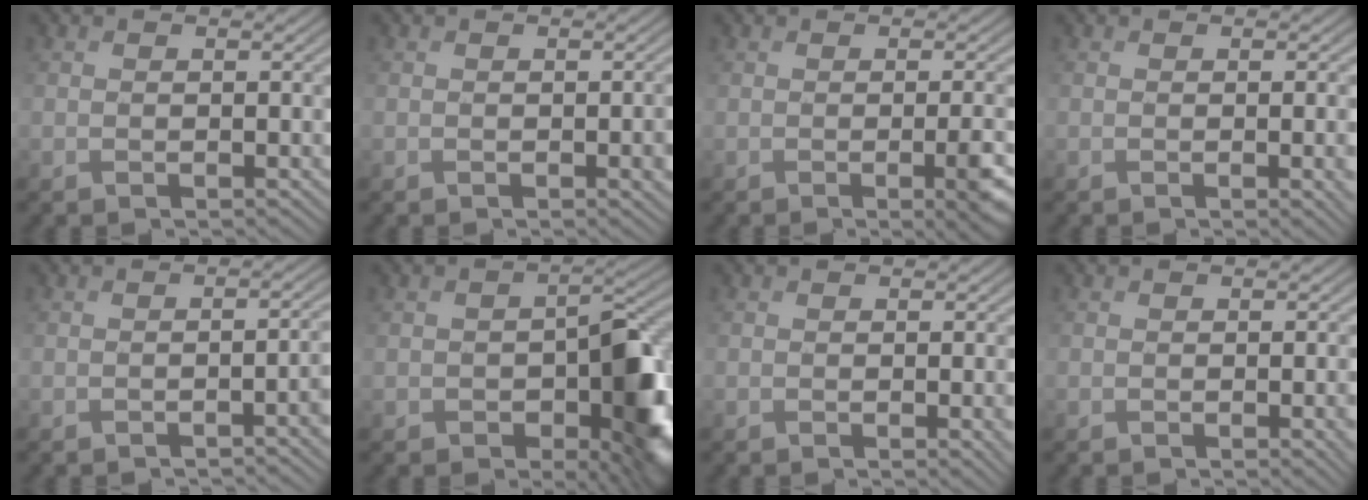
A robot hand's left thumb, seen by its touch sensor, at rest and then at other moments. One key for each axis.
{"total": 1.6, "fx": -0.4, "fy": 0.6, "fz": 1.4, "tx": -0.016, "ty": -0.004, "tz": -0.003}
{"total": 3.8, "fx": -1.2, "fy": 0.7, "fz": 3.6, "tx": -0.052, "ty": -0.003, "tz": -0.019}
{"total": 3.3, "fx": -0.4, "fy": 0.8, "fz": 3.2, "tx": -0.046, "ty": -0.001, "tz": -0.005}
{"total": 3.0, "fx": -1.2, "fy": 0.7, "fz": 2.7, "tx": -0.028, "ty": 0.007, "tz": -0.025}
{"total": 8.2, "fx": -2.4, "fy": 5.0, "fz": 6.0, "tx": -0.083, "ty": -0.021, "tz": -0.035}
{"total": 1.7, "fx": -0.2, "fy": 0.2, "fz": 1.7, "tx": -0.025, "ty": -0.002, "tz": -0.003}
{"total": 2.1, "fx": -0.3, "fy": 0.4, "fz": 2.0, "tx": -0.028, "ty": -0.001, "tz": -0.004}